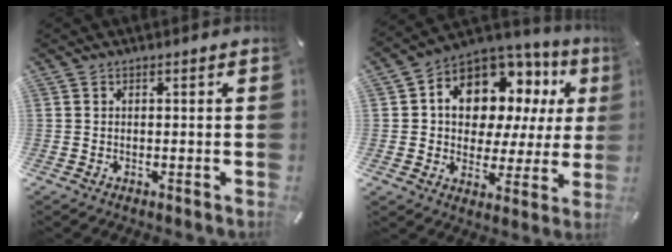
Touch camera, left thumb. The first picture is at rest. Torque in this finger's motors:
{"motor_torque": [2.50, 2.51, 1.53, -1.25, 0.19]}